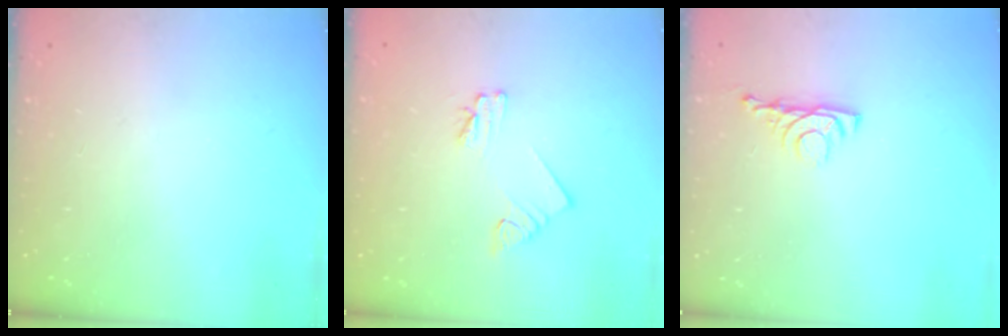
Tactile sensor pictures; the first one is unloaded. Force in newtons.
{"total": 2.3, "press": 2.3, "slide": 0.1}
{"total": 4.3, "press": 4.2, "slide": 0.7}